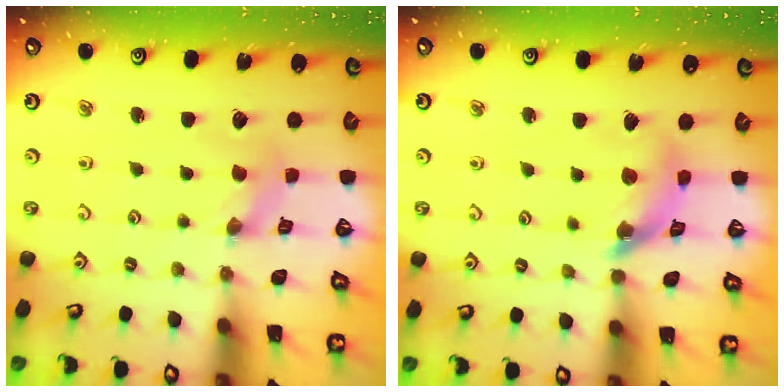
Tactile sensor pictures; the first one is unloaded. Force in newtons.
{"total": 9.9, "press": 9.9, "slide": 1.0}